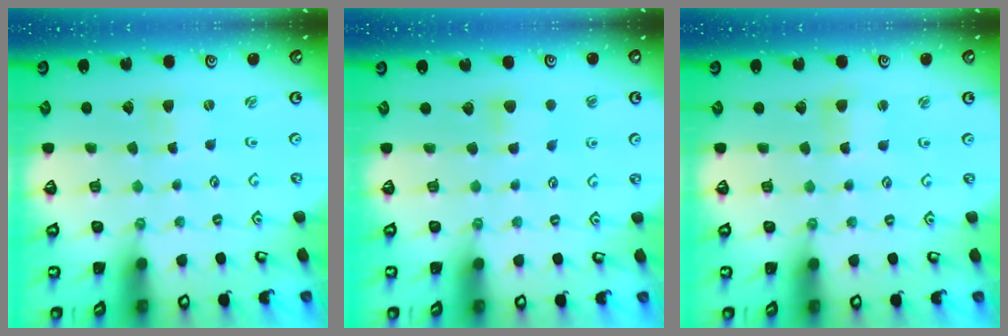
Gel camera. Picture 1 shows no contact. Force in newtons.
{"total": 5.0, "press": 4.9, "slide": 0.9}
{"total": 2.2, "press": 2.2, "slide": 0.4}